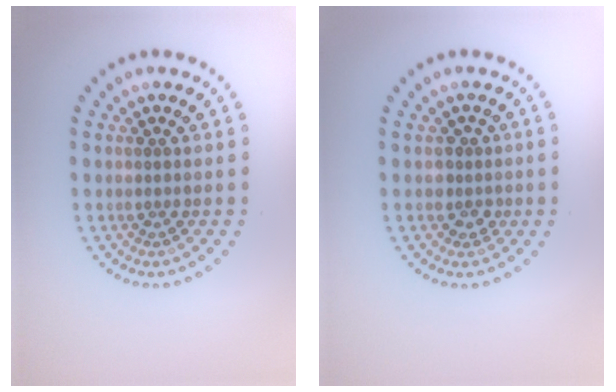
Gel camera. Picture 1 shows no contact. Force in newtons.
{"total": 1.7, "press": 1.3, "slide": 1.2}